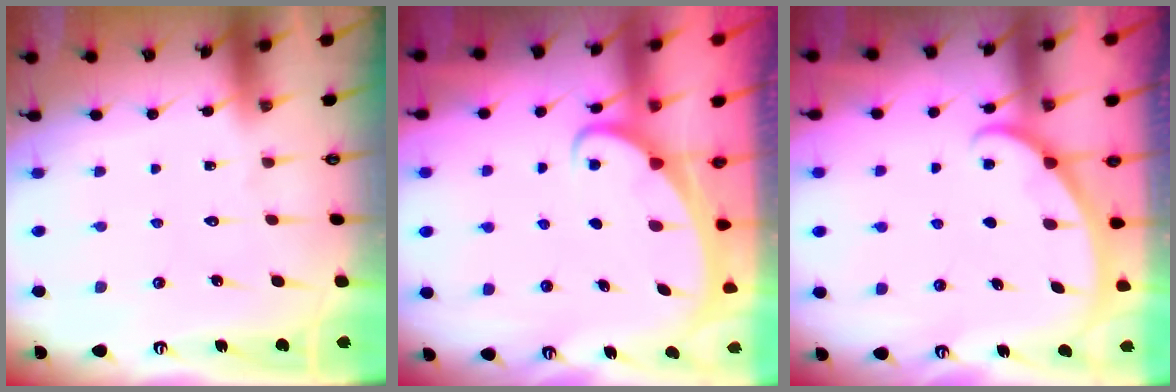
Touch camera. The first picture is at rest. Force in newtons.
{"total": 2.0, "press": 2.0, "slide": 0.3}
{"total": 1.2, "press": 1.2, "slide": 0.2}